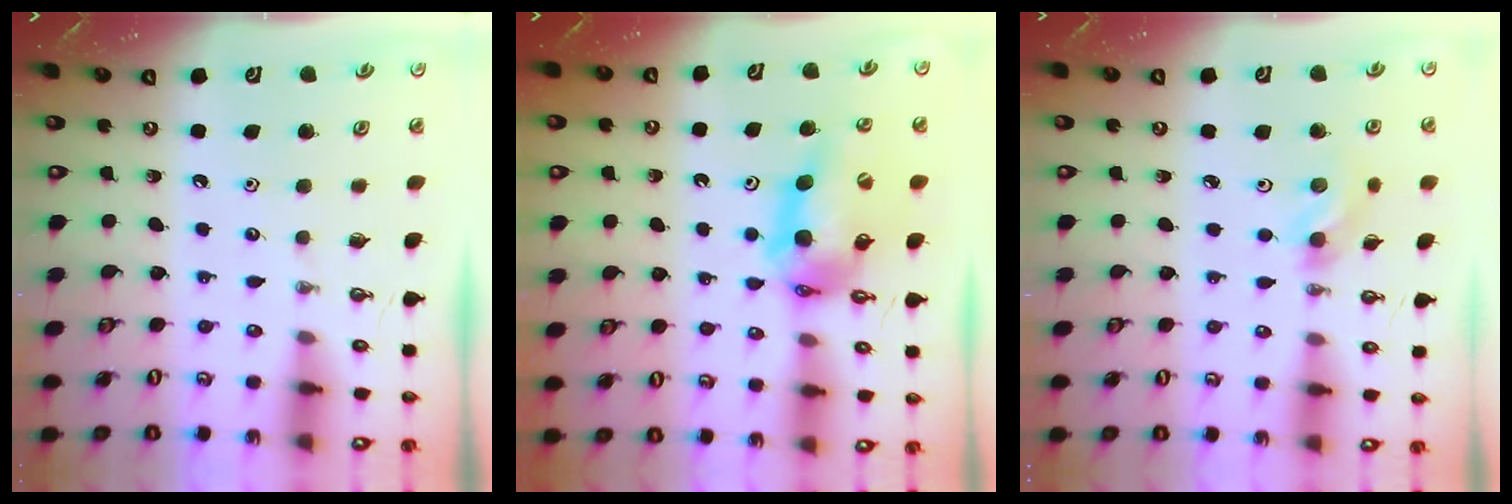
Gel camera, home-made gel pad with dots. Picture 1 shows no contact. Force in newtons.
{"total": 11.8, "press": 11.7, "slide": 1.2}
{"total": 5.0, "press": 4.5, "slide": 2.2}